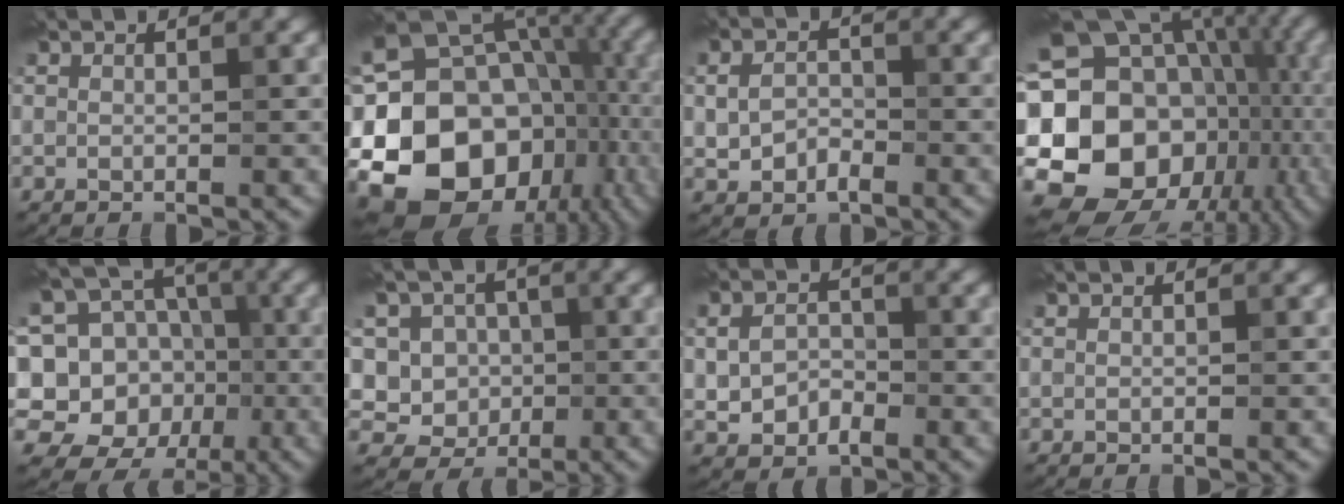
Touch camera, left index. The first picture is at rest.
{"total": 18.6, "force": [-4.7, 15.0, 9.9], "torque": [-0.156, -0.009, -0.076]}
{"total": 2.9, "force": [-0.8, 2.1, 1.9], "torque": [-0.041, -0.002, -0.016]}
{"total": 20.2, "force": [-2.4, 17.0, 10.5], "torque": [-0.168, 0.005, -0.058]}
{"total": 14.1, "force": [-1.0, 12.4, 6.6], "torque": [-0.148, 0.023, -0.004]}
{"total": 7.9, "force": [0.6, 7.3, 3.0], "torque": [-0.053, 0.035, -0.026]}
{"total": 3.5, "force": [-0.8, 2.6, 2.1], "torque": [-0.043, -0.003, -0.016]}
{"total": 0.0}